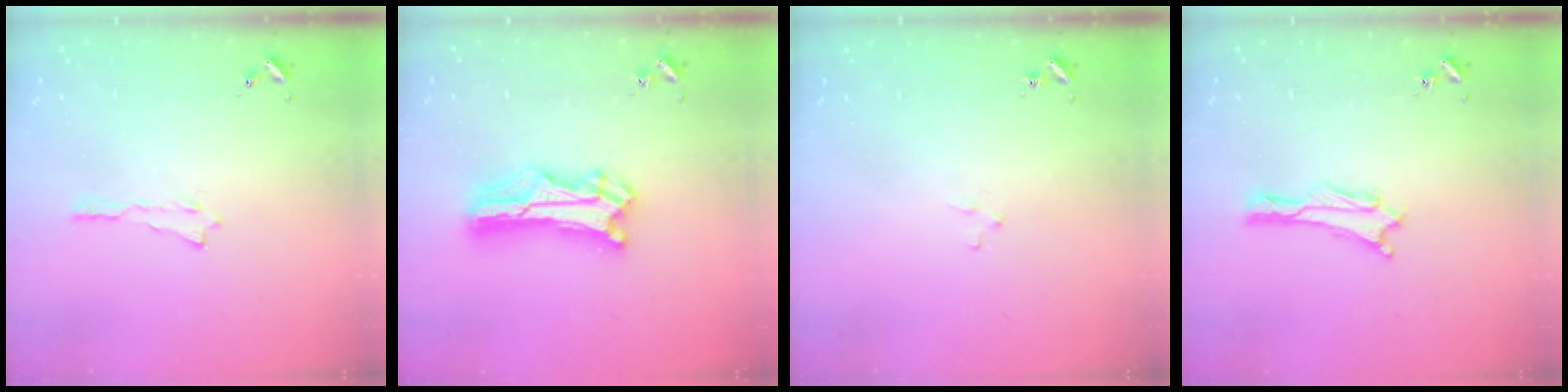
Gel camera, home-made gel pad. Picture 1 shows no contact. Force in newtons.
{"total": 9.2, "press": 9.2, "slide": 1.0}
{"total": 1.9, "press": 1.9, "slide": 0.1}
{"total": 1.9, "press": 1.9, "slide": 0.1}